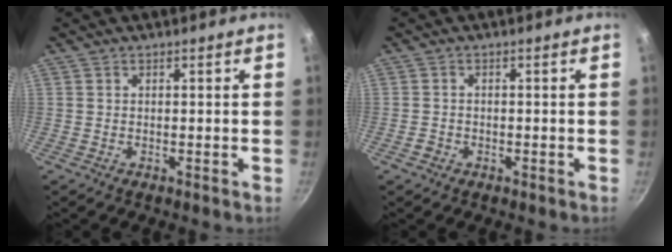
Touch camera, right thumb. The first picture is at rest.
{"total": 1.6, "force": [-0.8, 1.3, 0.5], "torque": [-0.005, 0.007, -0.012]}